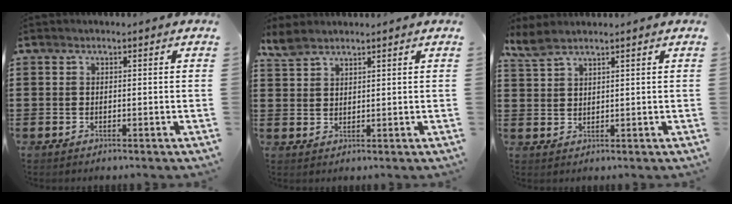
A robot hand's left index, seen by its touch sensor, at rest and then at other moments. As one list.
[{"total": 2.9, "force": [2.5, 0.9, 1.2], "torque": [-0.029, 0.002, 0.049]}, {"total": 2.9, "force": [2.4, 0.5, 1.5], "torque": [-0.037, 0.001, 0.044]}]